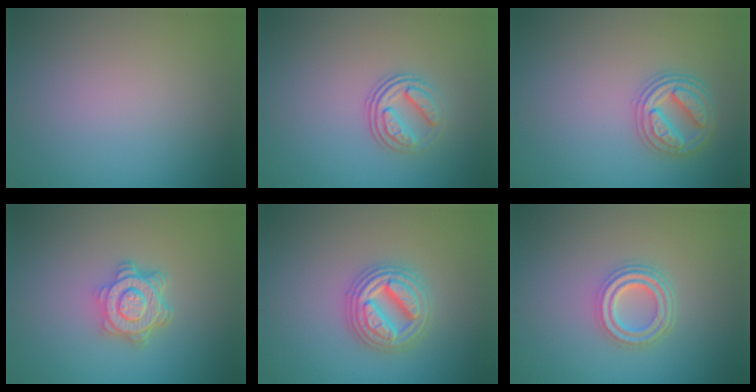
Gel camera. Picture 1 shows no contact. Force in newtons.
{"total": 3.1, "press": 2.4, "slide": 1.9}
{"total": 3.6, "press": 3.5, "slide": 0.9}
{"total": 4.8, "press": 3.7, "slide": 3.1}
{"total": 4.9, "press": 4.9, "slide": 0.7}
{"total": 4.0, "press": 3.1, "slide": 2.5}